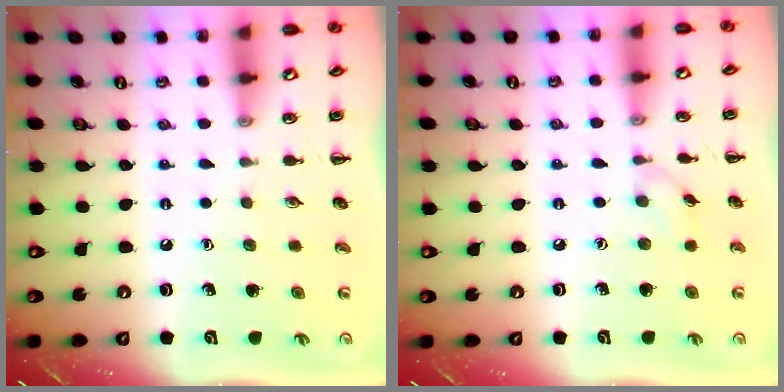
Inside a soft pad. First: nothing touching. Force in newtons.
{"total": 3.2, "press": 2.9, "slide": 1.3}